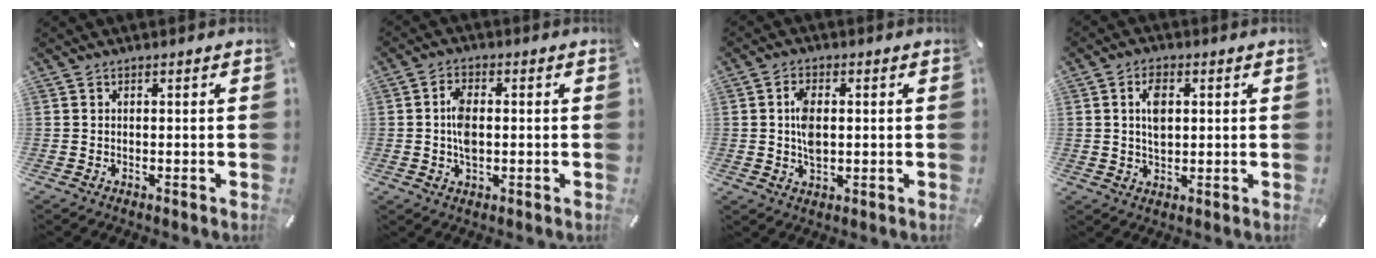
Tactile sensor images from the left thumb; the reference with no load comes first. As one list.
[{"total": 5.5, "force": [-0.1, 3.1, 4.6], "torque": [-0.101, 0.003, -0.005]}, {"total": 5.6, "force": [0.4, 3.2, 4.5], "torque": [-0.098, -0.001, 0.001]}, {"total": 5.3, "force": [1.3, 3.4, 3.9], "torque": [-0.067, 0.003, 0.018]}]